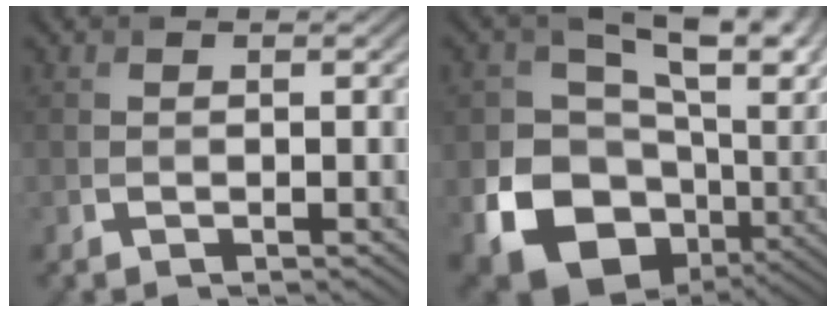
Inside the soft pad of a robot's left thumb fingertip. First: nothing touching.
{"total": 18.7, "force": [0.0, 12.7, 13.7], "torque": [-0.236, -0.039, 0.046]}